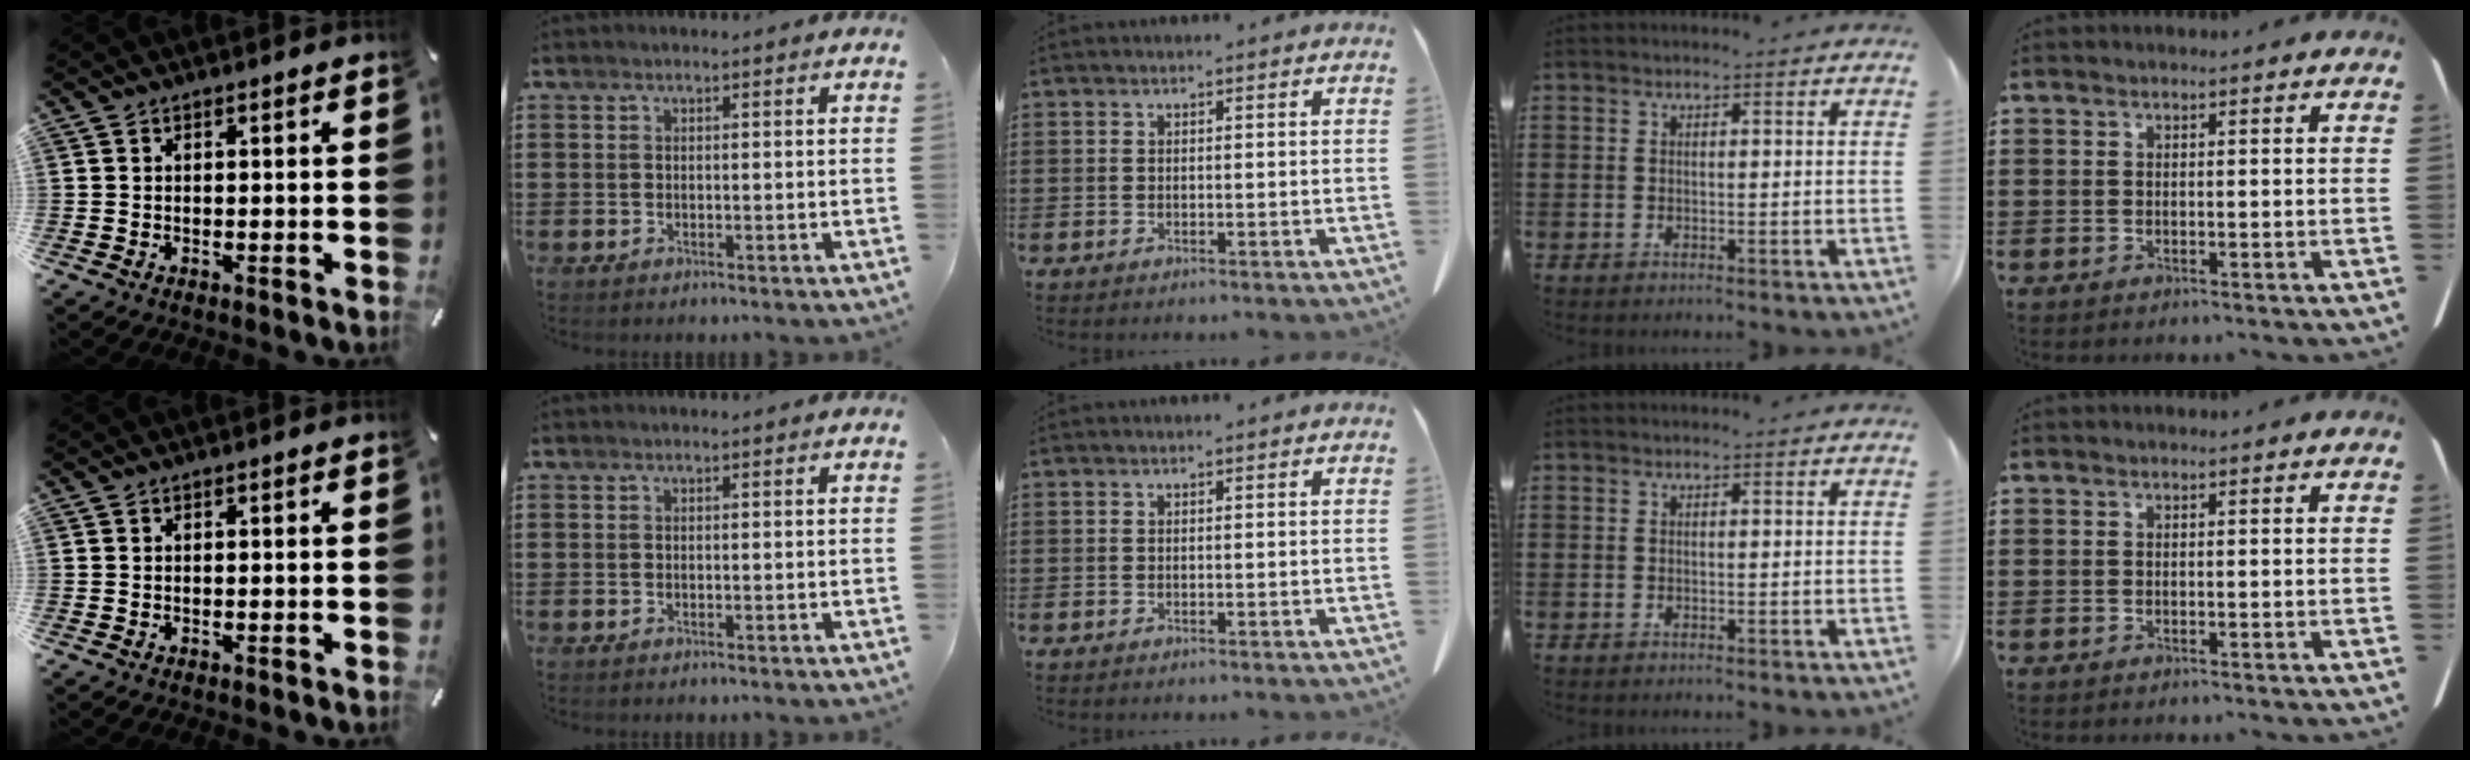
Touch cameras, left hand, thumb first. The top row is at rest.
{}